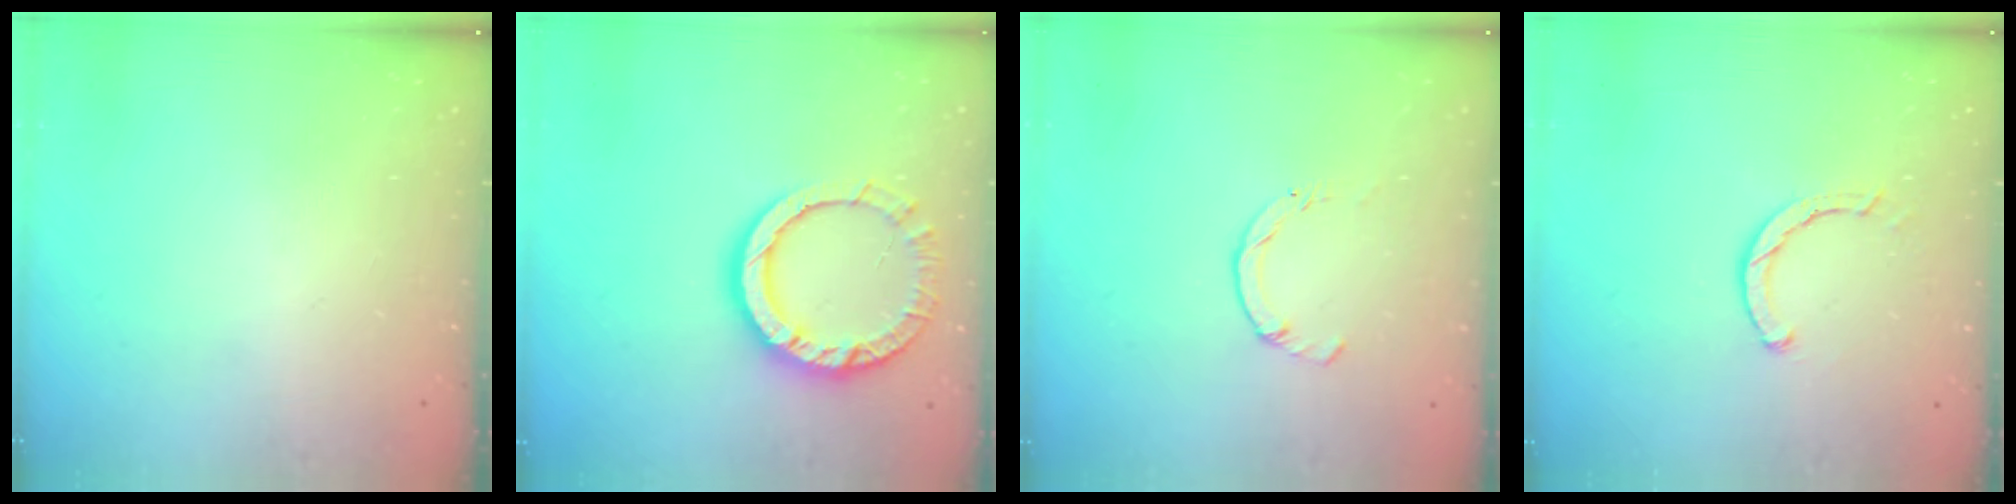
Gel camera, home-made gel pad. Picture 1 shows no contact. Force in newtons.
{"total": 12.3, "press": 12.2, "slide": 1.3}
{"total": 0.0}
{"total": 2.5, "press": 2.5, "slide": 0.1}